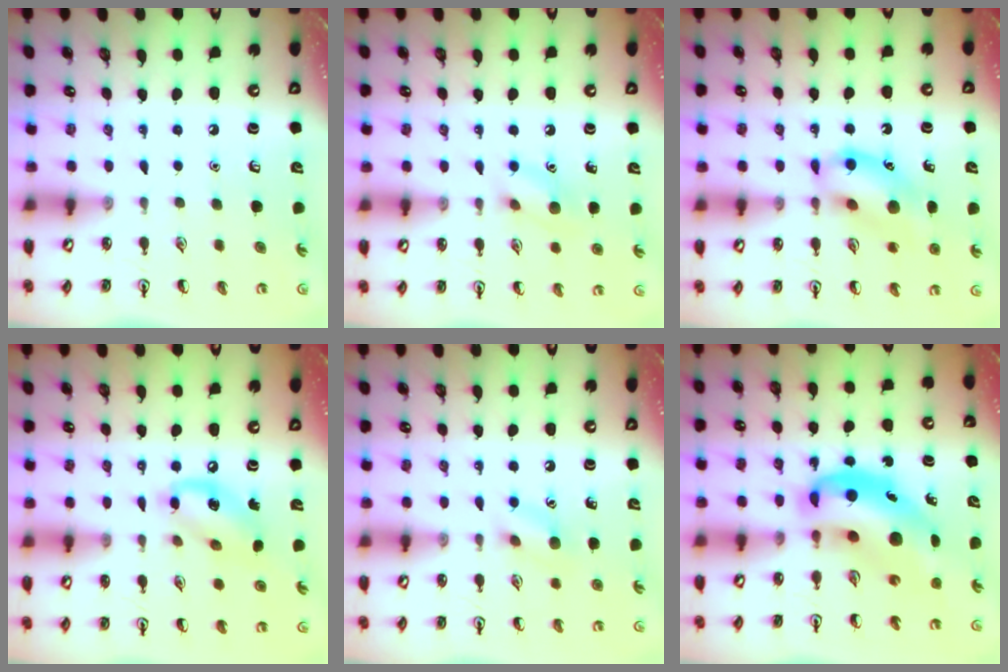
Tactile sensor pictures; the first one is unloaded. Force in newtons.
{"total": 8.6, "press": 8.5, "slide": 1.0}
{"total": 14.1, "press": 13.8, "slide": 2.7}
{"total": 10.7, "press": 10.5, "slide": 2.1}
{"total": 7.7, "press": 7.6, "slide": 1.0}
{"total": 12.7, "press": 12.1, "slide": 3.8}